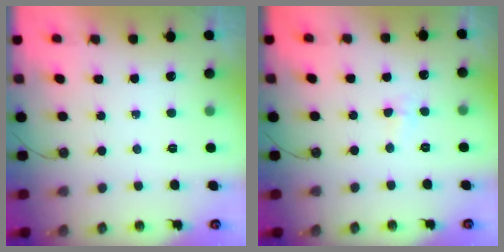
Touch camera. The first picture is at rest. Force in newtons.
{"total": 4.3, "press": 2.5, "slide": 3.5}